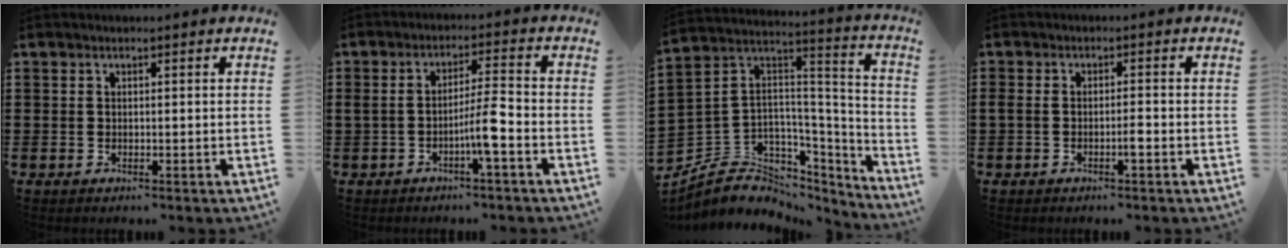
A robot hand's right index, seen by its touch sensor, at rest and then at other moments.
{"total": 5.8, "force": [-2.3, 0.3, 5.4], "torque": [-0.092, 0.001, -0.043]}
{"total": 6.3, "force": [-3.6, 5.1, 1.0], "torque": [-0.050, -0.017, -0.063]}
{"total": 2.1, "force": [-1.0, 0.4, 1.8], "torque": [-0.034, 0.001, -0.020]}